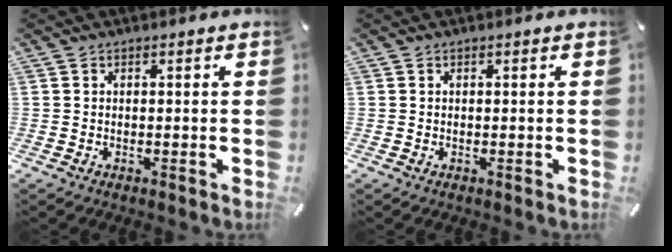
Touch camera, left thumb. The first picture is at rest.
{"total": 0.0}